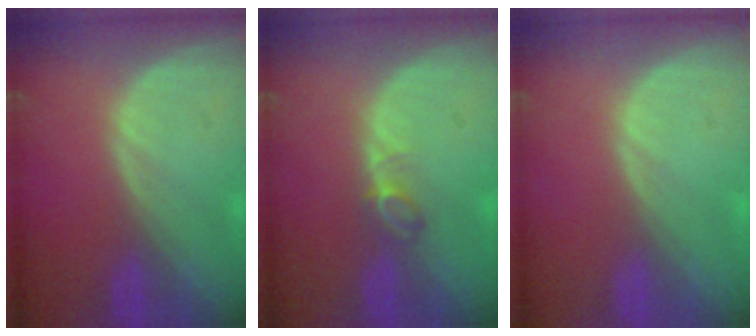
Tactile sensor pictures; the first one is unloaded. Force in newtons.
{"total": 2.1, "press": 2.1, "slide": 0.4}
{"total": 0.5, "press": 0.0, "slide": 0.5}